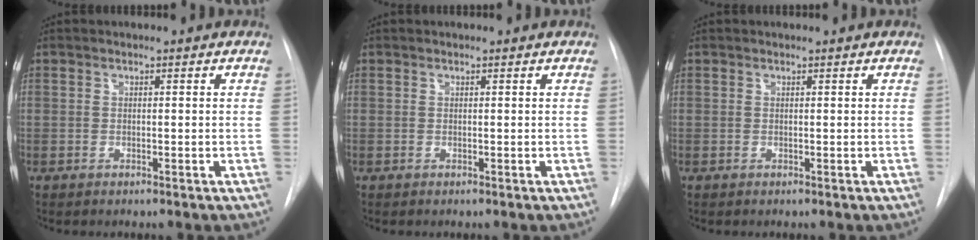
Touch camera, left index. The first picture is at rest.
{"total": 0.0}
{"total": 0.0}